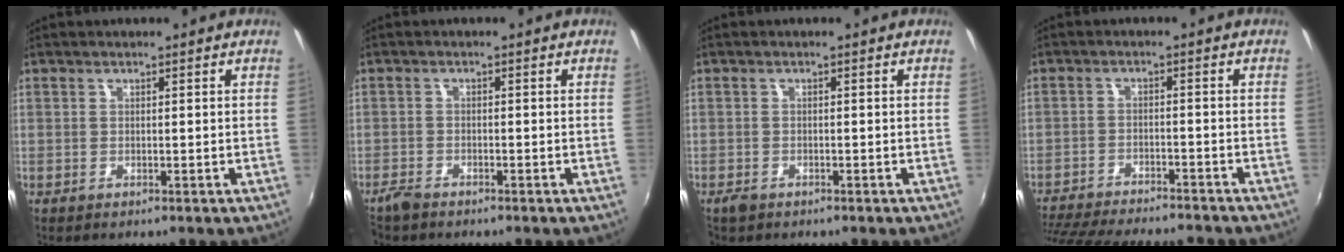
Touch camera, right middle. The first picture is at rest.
{"total": 2.4, "force": [-2.2, 0.9, 0.7], "torque": [-0.024, -0.005, -0.045]}
{"total": 1.7, "force": [-1.3, 1.0, 0.5], "torque": [-0.014, -0.003, -0.023]}
{"total": 18.7, "force": [-16.3, 3.8, 8.3], "torque": [-0.174, -0.025, -0.241]}